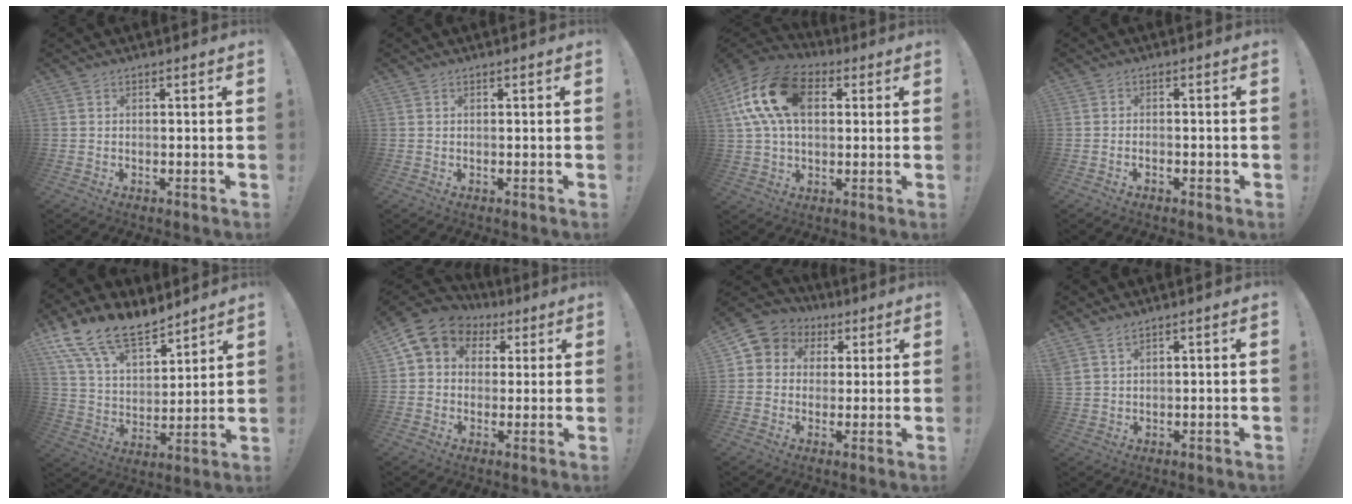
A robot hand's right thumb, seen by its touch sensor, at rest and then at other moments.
{"total": 0.0}
{"total": 19.8, "force": [5.2, 12.7, 14.2], "torque": [-0.262, 0.004, 0.092]}
{"total": 1.7, "force": [-1.1, 0.8, 1.0], "torque": [-0.016, 0.003, -0.018]}
{"total": 16.7, "force": [12.9, 7.2, 7.8], "torque": [-0.151, -0.090, 0.241]}
{"total": 8.6, "force": [3.3, 7.1, 3.4], "torque": [-0.043, -0.018, 0.065]}
{"total": 7.1, "force": [1.5, 6.7, 1.9], "torque": [-0.017, -0.004, 0.032]}
{"total": 2.8, "force": [2.4, 0.5, 1.4], "torque": [-0.036, -0.010, 0.046]}